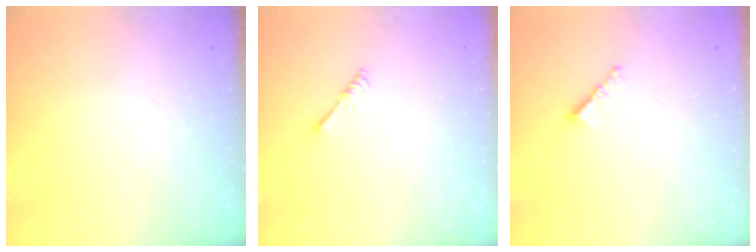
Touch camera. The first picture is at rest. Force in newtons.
{"total": 2.4, "press": 2.4, "slide": 0.4}
{"total": 3.5, "press": 3.5, "slide": 0.3}